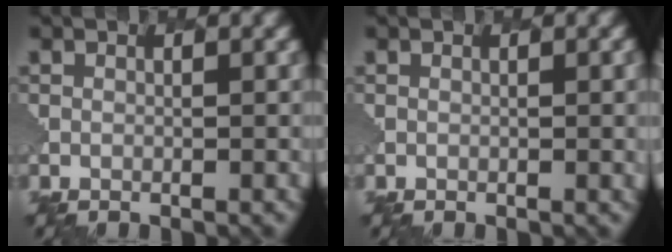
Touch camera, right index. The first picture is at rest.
{"total": 1.8, "force": [0.2, 0.6, 1.6], "torque": [-0.009, 0.003, 0.001]}